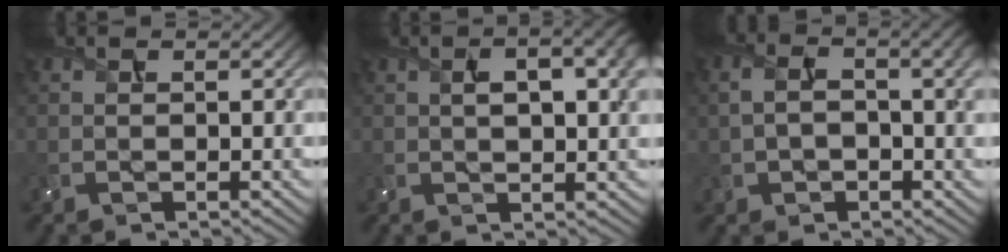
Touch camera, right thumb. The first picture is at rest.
{"total": 8.2, "force": [2.4, 3.4, 7.0], "torque": [-0.109, 0.012, 0.036]}
{"total": 7.8, "force": [0.2, 4.8, 6.1], "torque": [-0.119, 0.007, 0.011]}